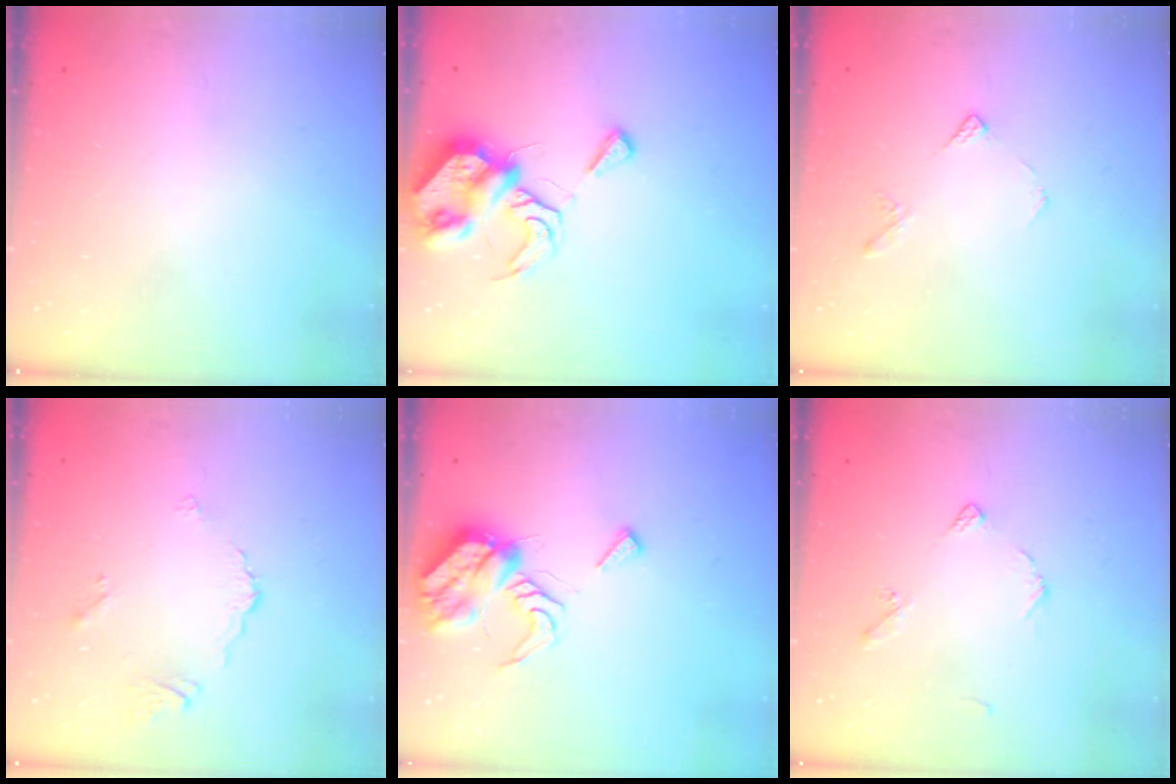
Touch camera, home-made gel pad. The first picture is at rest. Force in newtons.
{"total": 9.8, "press": 9.7, "slide": 1.3}
{"total": 5.1, "press": 5.1, "slide": 0.6}
{"total": 3.4, "press": 3.4, "slide": 0.6}
{"total": 9.0, "press": 9.0, "slide": 0.8}
{"total": 5.3, "press": 5.3, "slide": 0.7}